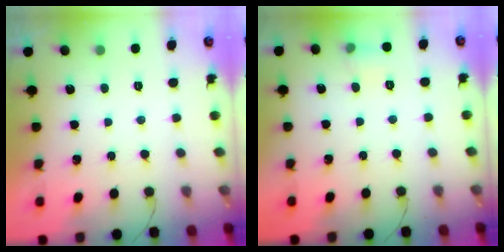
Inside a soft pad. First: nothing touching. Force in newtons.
{"total": 5.5, "press": 5.2, "slide": 1.9}